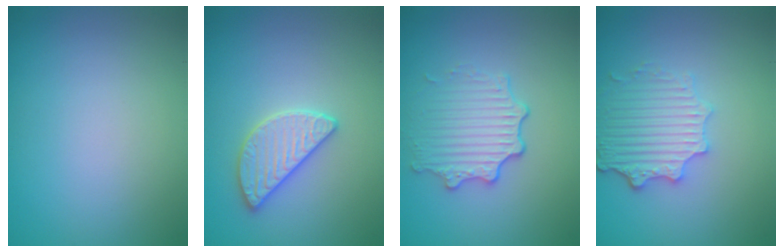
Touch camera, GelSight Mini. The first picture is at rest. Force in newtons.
{"total": 2.8, "press": 2.8, "slide": 0.2}
{"total": 3.4, "press": 2.7, "slide": 2.0}
{"total": 4.1, "press": 3.3, "slide": 2.4}